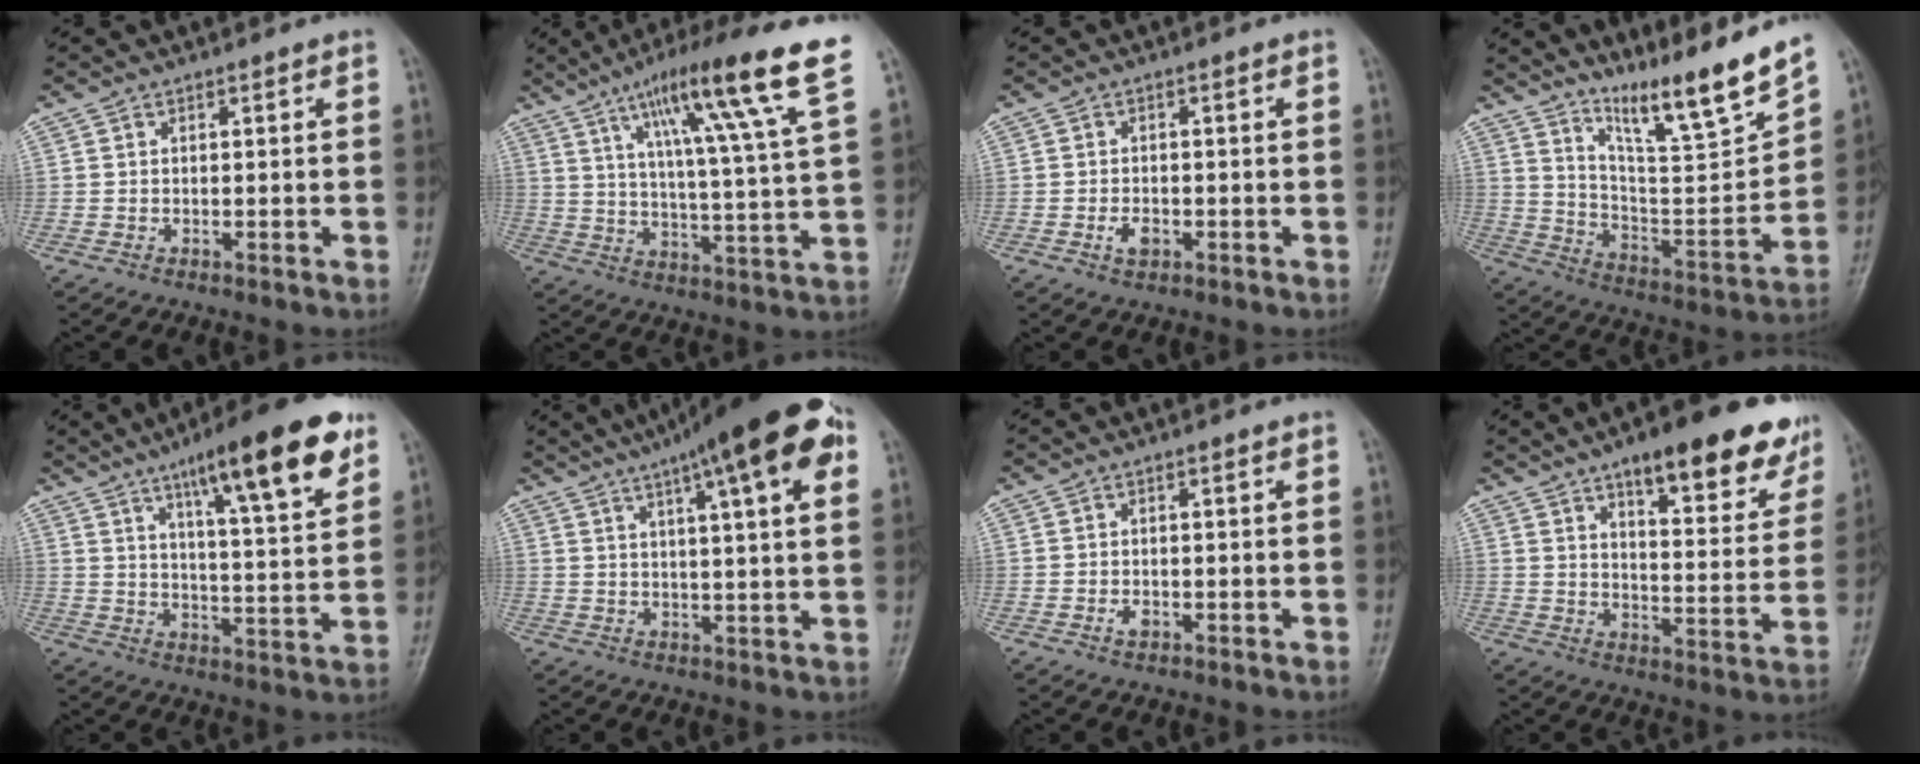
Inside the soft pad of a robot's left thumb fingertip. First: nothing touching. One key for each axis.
{"total": 18.5, "fx": 10.6, "fy": 0.9, "fz": 15.1, "tx": -0.229, "ty": -0.039, "tz": 0.157}
{"total": 2.6, "fx": -1.0, "fy": 1.5, "fz": 1.8, "tx": -0.031, "ty": 0.005, "tz": -0.016}
{"total": 16.3, "fx": 13.2, "fy": 0.3, "fz": 9.6, "tx": -0.133, "ty": -0.089, "tz": 0.236}
{"total": 19.1, "fx": 11.0, "fy": 3.9, "fz": 15.1, "tx": -0.199, "ty": -0.040, "tz": 0.167}
{"total": 19.3, "fx": 9.9, "fy": 4.1, "fz": 16.1, "tx": -0.228, "ty": 0.007, "tz": 0.137}
{"total": 1.4, "fx": -0.5, "fy": 0.8, "fz": 1.1, "tx": -0.017, "ty": 0.004, "tz": -0.007}
{"total": 19.3, "fx": 12.5, "fy": 6.0, "fz": 13.4, "tx": -0.138, "ty": -0.054, "tz": 0.174}